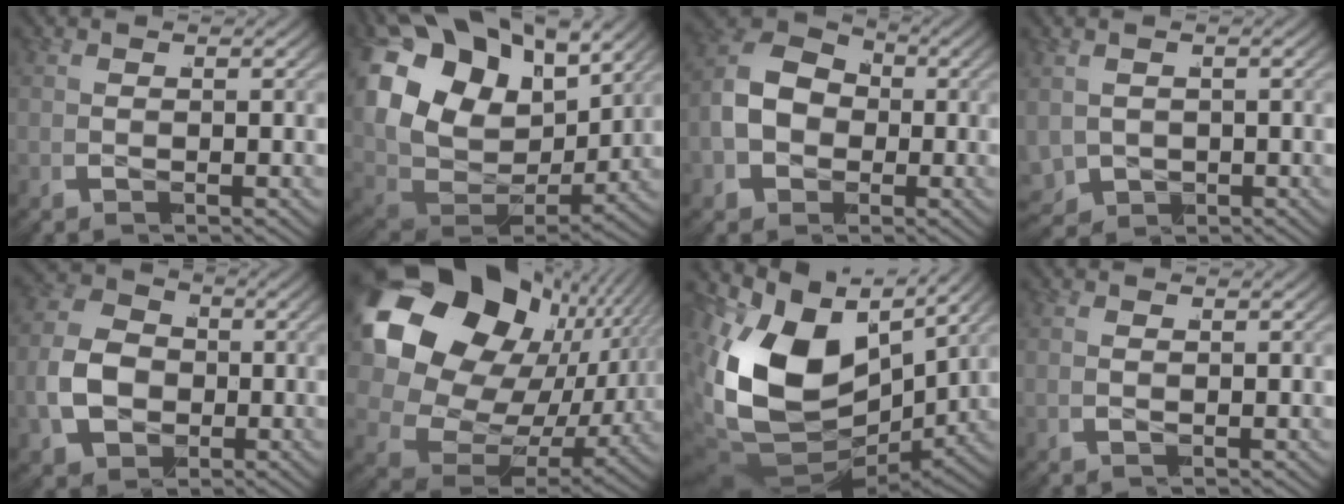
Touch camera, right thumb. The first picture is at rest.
{"total": 17.6, "force": [0.9, 14.1, 10.4], "torque": [-0.262, -0.036, 0.010]}
{"total": 11.4, "force": [0.8, 9.3, 6.6], "torque": [-0.160, 0.001, 0.004]}
{"total": 3.7, "force": [-0.9, 3.3, 1.4], "torque": [-0.052, -0.021, 0.004]}
{"total": 10.0, "force": [-0.3, 8.1, 5.9], "torque": [-0.128, -0.010, -0.006]}
{"total": 19.2, "force": [0.9, 13.8, 13.2], "torque": [-0.285, -0.030, 0.024]}
{"total": 15.3, "force": [-1.1, 9.7, 11.8], "torque": [-0.258, -0.043, 0.004]}
{"total": 0.0}